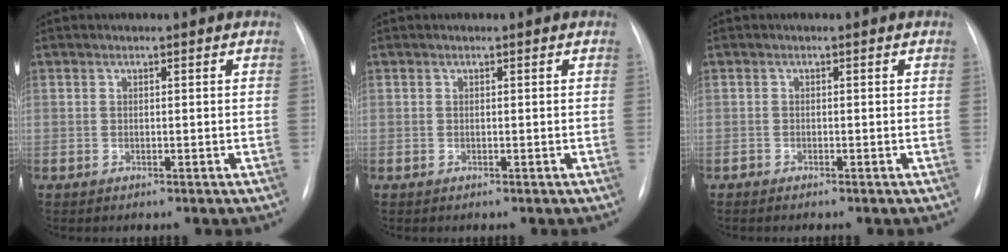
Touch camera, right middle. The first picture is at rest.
{"total": 0.0}
{"total": 0.7, "force": [-0.7, 0.0, 0.3], "torque": [-0.006, -0.003, -0.011]}